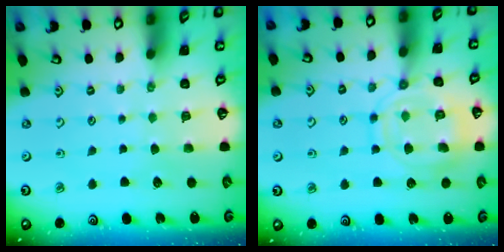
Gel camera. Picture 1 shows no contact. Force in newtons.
{"total": 13.8, "press": 13.8, "slide": 1.2}